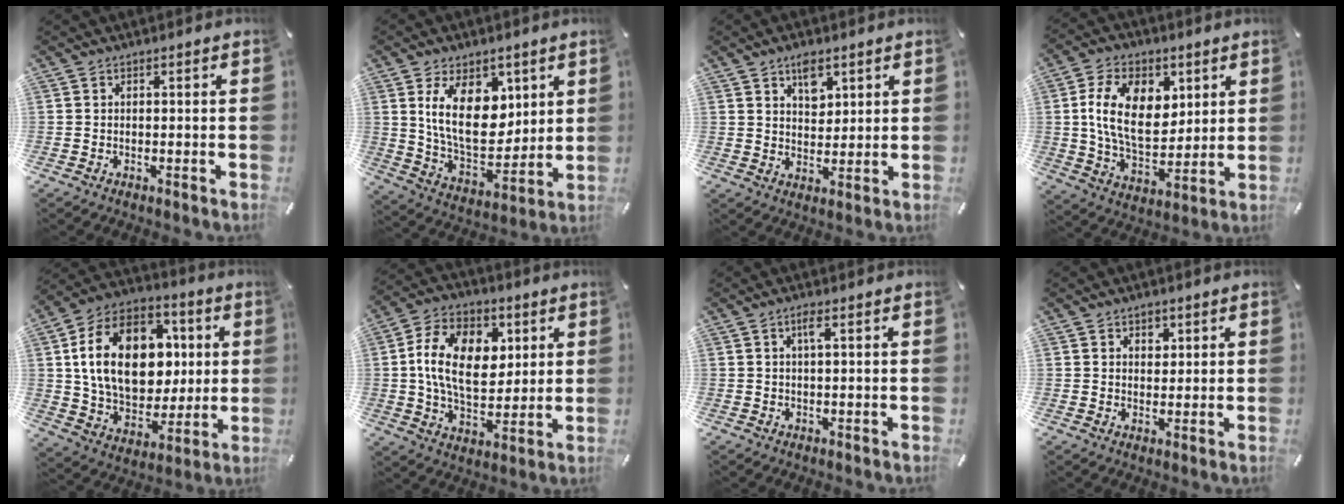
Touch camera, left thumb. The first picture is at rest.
{"total": 16.3, "force": [6.2, 10.3, 11.0], "torque": [-0.190, -0.028, 0.112]}
{"total": 5.7, "force": [3.4, 3.6, 2.8], "torque": [-0.025, -0.017, 0.055]}
{"total": 15.7, "force": [4.2, 10.2, 11.1], "torque": [-0.210, 0.010, 0.075]}
{"total": 22.1, "force": [3.9, 15.8, 15.0], "torque": [-0.280, 0.001, 0.069]}
{"total": 16.7, "force": [3.2, 11.2, 12.0], "torque": [-0.212, 0.016, 0.056]}
{"total": 2.6, "force": [0.8, 0.3, 2.4], "torque": [-0.049, 0.004, 0.010]}
{"total": 2.6, "force": [1.3, 2.1, 0.8], "torque": [0.006, -0.007, 0.018]}